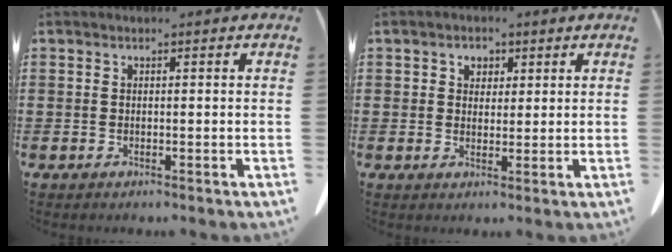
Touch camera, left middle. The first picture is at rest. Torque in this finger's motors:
{"motor_torque": [0.05, 0.14, 0.02, 0.02]}